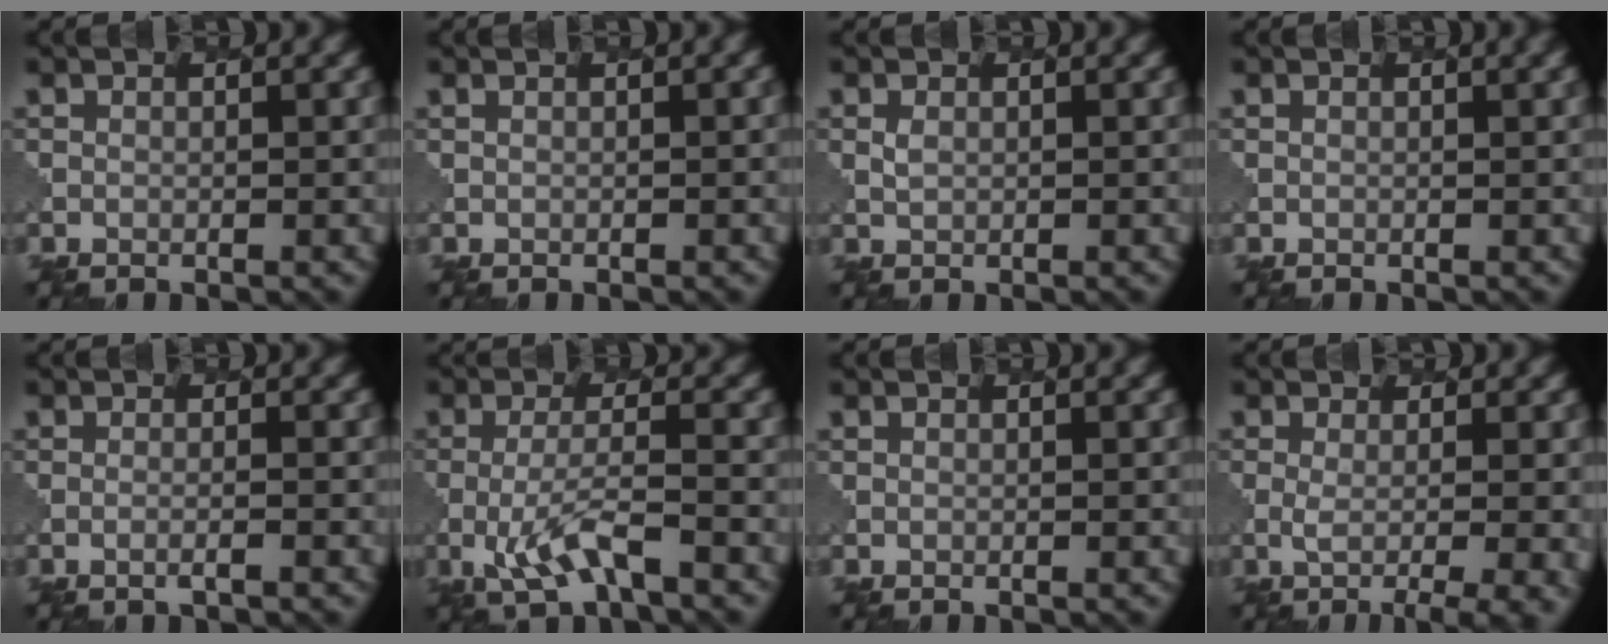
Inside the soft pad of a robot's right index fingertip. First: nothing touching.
{"total": 0.9, "force": [0.4, 0.3, 0.8], "torque": [-0.009, -0.004, 0.003]}
{"total": 0.7, "force": [0.5, 0.4, 0.2], "torque": [-0.008, -0.005, 0.012]}
{"total": 0.9, "force": [0.3, 0.3, 0.8], "torque": [-0.008, -0.001, 0.002]}
{"total": 1.0, "force": [-0.4, 0.2, 0.9], "torque": [-0.010, 0.002, -0.012]}
{"total": 4.3, "force": [-1.7, 1.3, 3.7], "torque": [-0.080, -0.008, -0.033]}
{"total": 0.0}
{"total": 5.1, "force": [-0.8, 1.6, 4.8], "torque": [-0.065, -0.012, -0.006]}